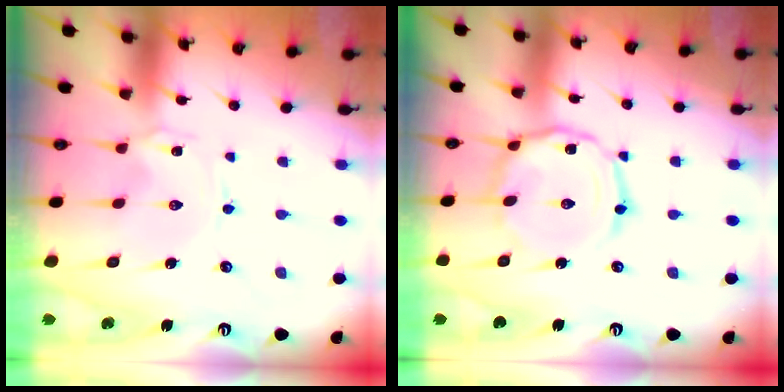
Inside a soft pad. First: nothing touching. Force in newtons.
{"total": 10.5, "press": 10.5, "slide": 0.6}